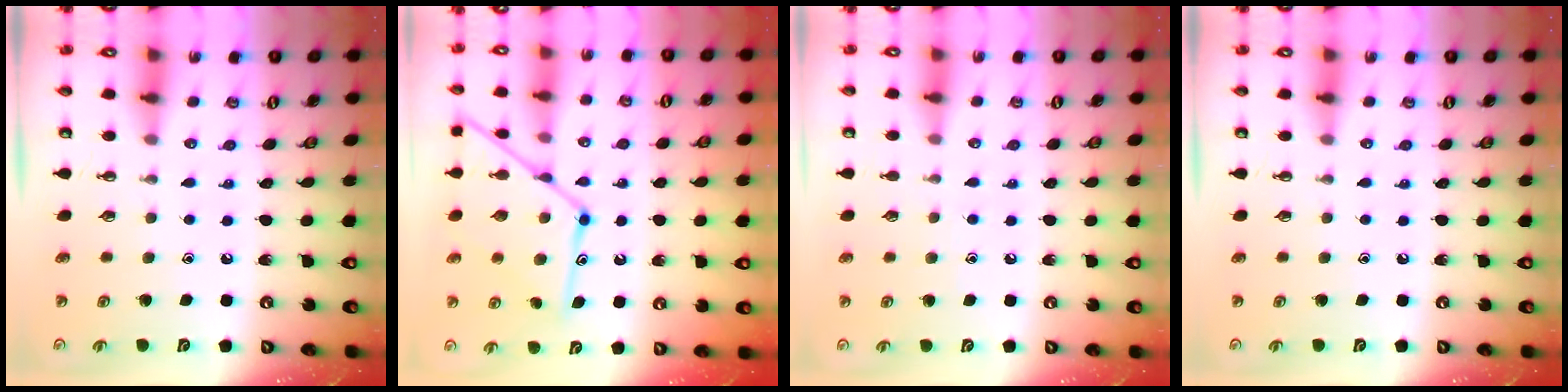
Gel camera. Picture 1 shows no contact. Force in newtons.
{"total": 15.7, "press": 15.6, "slide": 1.4}
{"total": 5.3, "press": 5.3, "slide": 0.7}
{"total": 0.0}